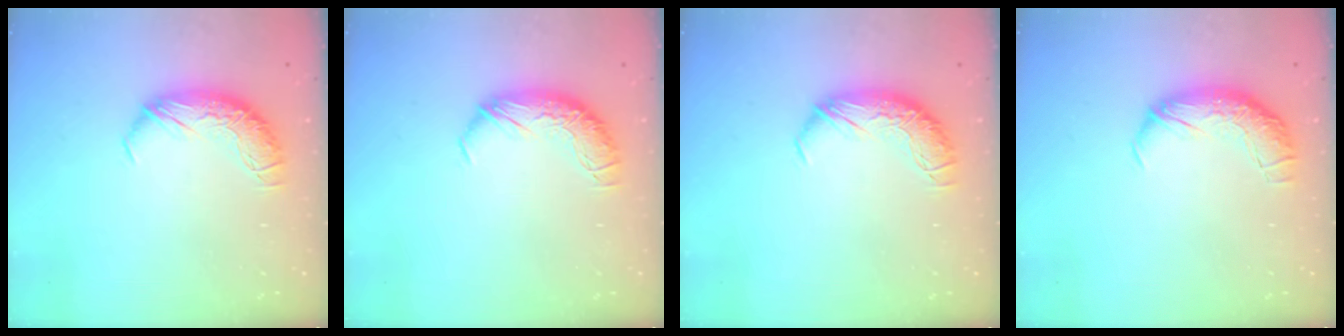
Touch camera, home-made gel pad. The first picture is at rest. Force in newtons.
{"total": 0.0}
{"total": 0.0}
{"total": 2.3, "press": 1.1, "slide": 2.1}